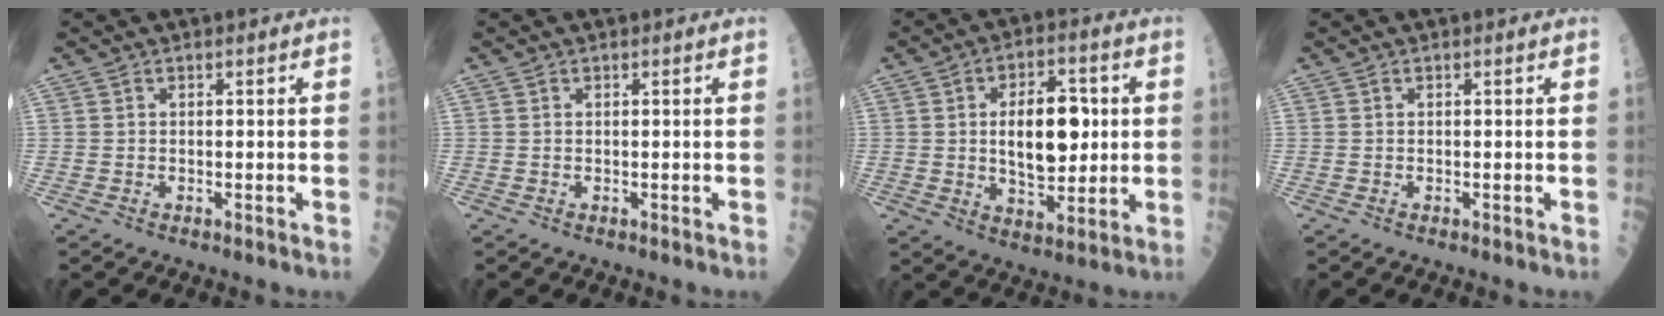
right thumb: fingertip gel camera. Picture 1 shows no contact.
{"total": 0.0}
{"total": 13.2, "force": [1.3, 7.0, 11.1], "torque": [-0.138, 0.000, 0.024]}
{"total": 0.0}